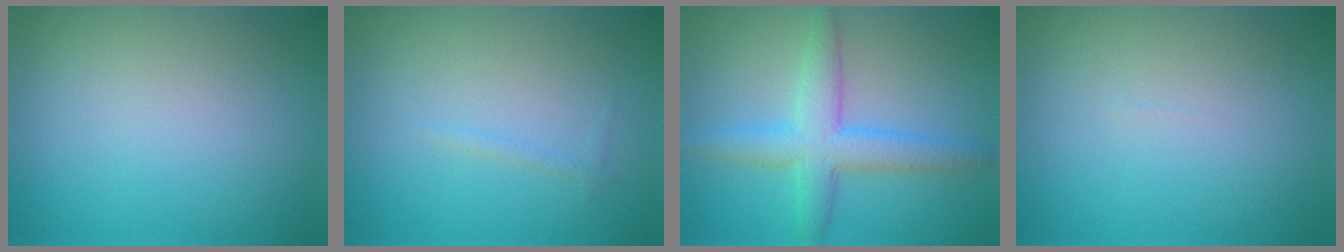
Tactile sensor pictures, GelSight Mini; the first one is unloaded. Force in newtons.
{"total": 0.5, "press": 0.5, "slide": 0.1}
{"total": 4.5, "press": 4.5, "slide": 0.2}
{"total": 0.0}